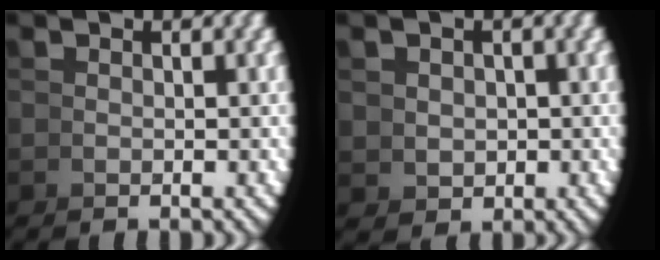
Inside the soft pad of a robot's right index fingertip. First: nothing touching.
{"total": 1.3, "force": [0.7, 1.0, 0.5], "torque": [0.006, 0.000, 0.023]}